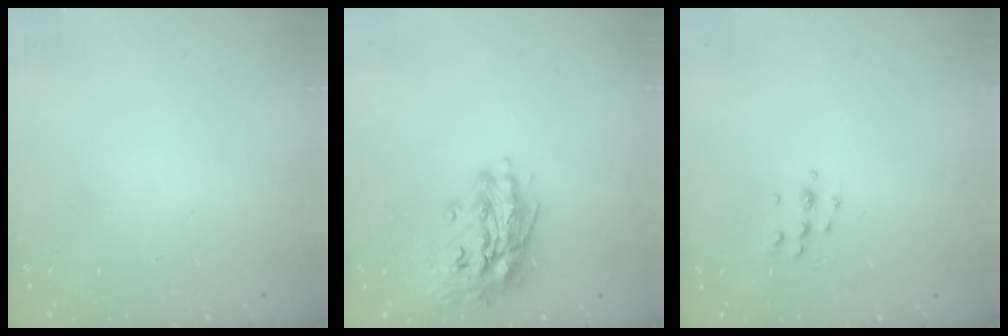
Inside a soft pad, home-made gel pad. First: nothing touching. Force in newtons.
{"total": 14.8, "press": 14.6, "slide": 2.5}
{"total": 4.7, "press": 4.6, "slide": 0.8}